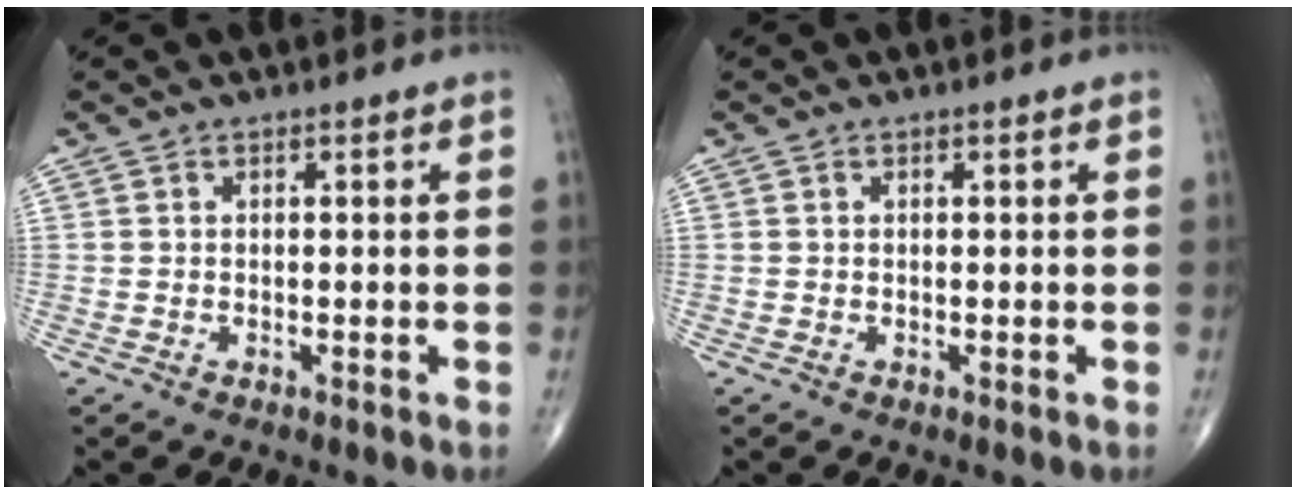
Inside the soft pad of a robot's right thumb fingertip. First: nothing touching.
{"total": 0.0}